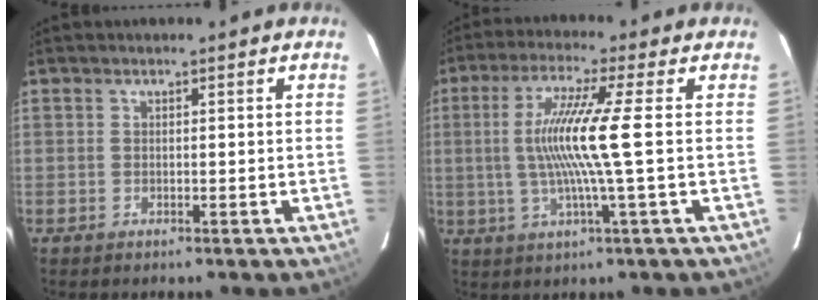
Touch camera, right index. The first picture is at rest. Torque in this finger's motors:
{"motor_torque": [1.41, 0.06, 0.88, 0.21]}